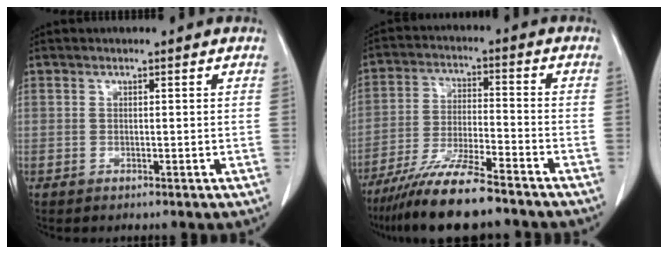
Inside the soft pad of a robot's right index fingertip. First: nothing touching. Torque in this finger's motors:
{"motor_torque": [0.88, -1.00, 0.78, 0.21]}